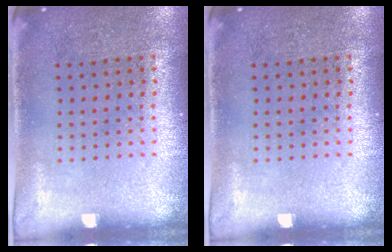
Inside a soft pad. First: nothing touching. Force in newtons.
{"total": 0.0}